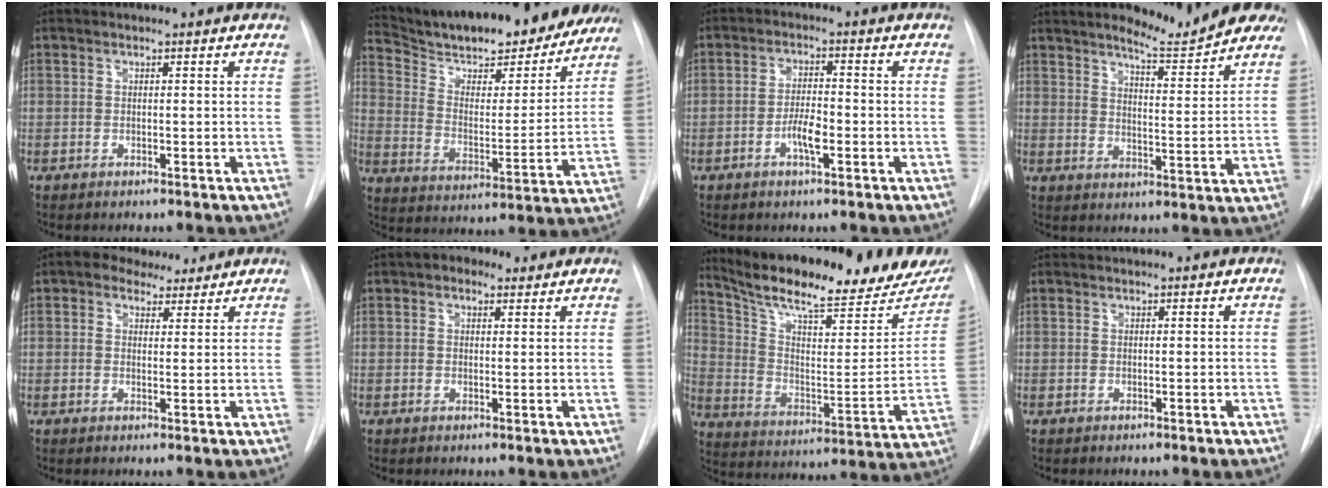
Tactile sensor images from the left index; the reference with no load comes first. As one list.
[{"total": 24.4, "force": [21.9, 5.6, 9.3], "torque": [-0.150, -0.016, 0.310]}, {"total": 4.1, "force": [-1.6, 1.0, 3.6], "torque": [-0.069, 0.003, -0.031]}, {"total": 12.0, "force": [10.8, 1.1, 5.0], "torque": [-0.062, -0.017, 0.137]}, {"total": 5.4, "force": [3.9, 3.0, 2.1], "torque": [-0.033, 0.024, 0.064]}, {"total": 3.7, "force": [2.3, 2.2, 1.9], "torque": [-0.029, 0.019, 0.032]}, {"total": 26.4, "force": [21.9, 4.4, 14.1], "torque": [-0.227, -0.046, 0.308]}, {"total": 0.0}]